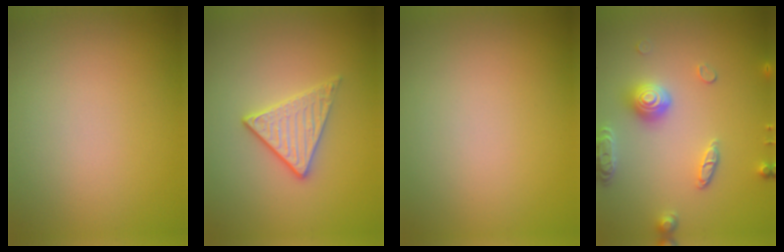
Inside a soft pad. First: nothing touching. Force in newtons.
{"total": 3.0, "press": 2.7, "slide": 1.2}
{"total": 0.0}
{"total": 4.1, "press": 3.5, "slide": 2.1}